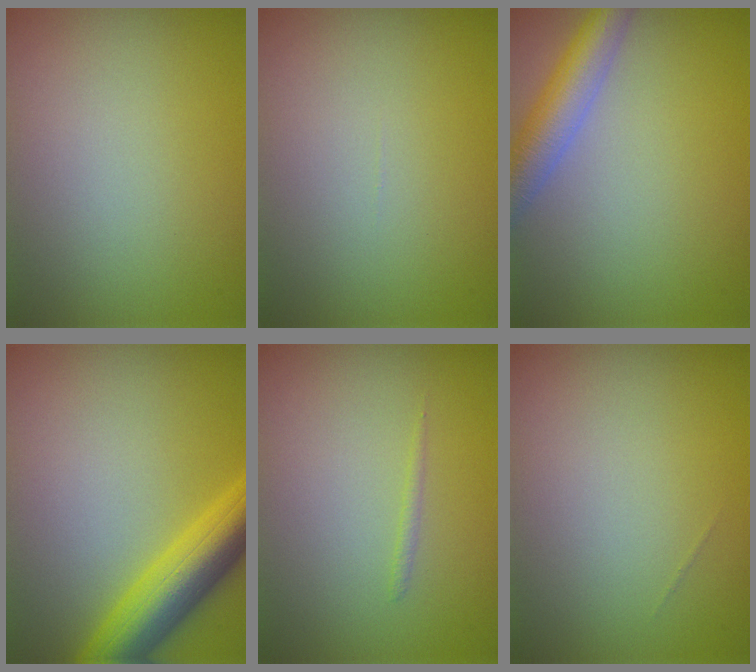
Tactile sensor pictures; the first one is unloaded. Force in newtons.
{"total": 0.0}
{"total": 4.7, "press": 4.7, "slide": 0.2}
{"total": 6.6, "press": 6.6, "slide": 0.2}
{"total": 0.5, "press": 0.5, "slide": 0.1}
{"total": 0.0}